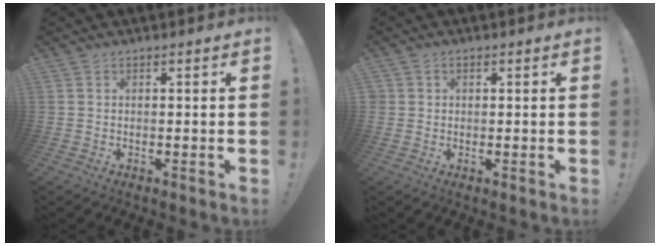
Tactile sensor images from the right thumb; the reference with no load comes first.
{"total": 1.2, "force": [0.5, 1.0, 0.2], "torque": [-0.001, -0.001, 0.009]}